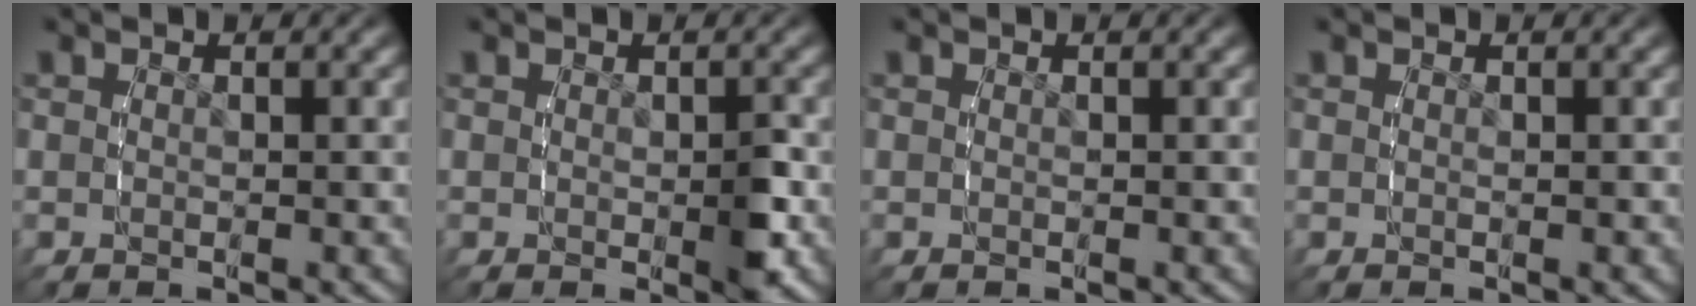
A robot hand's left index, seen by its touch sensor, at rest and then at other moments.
{"total": 1.5, "force": [-0.3, 0.6, 1.4], "torque": [-0.016, -0.006, 0.000]}
{"total": 0.0}
{"total": 0.0}